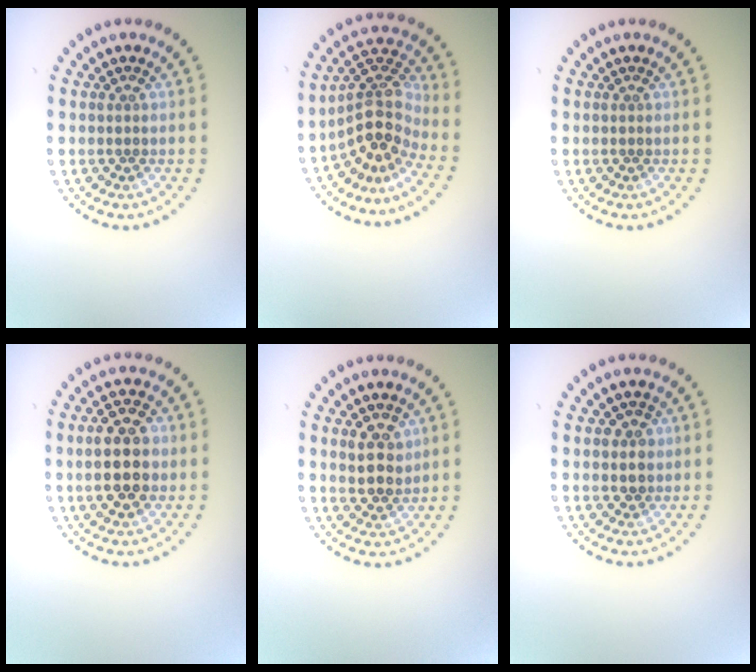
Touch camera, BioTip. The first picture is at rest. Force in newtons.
{"total": 4.1, "press": 3.0, "slide": 2.8}
{"total": 0.0}
{"total": 4.6, "press": 4.6, "slide": 0.3}
{"total": 2.8, "press": 2.6, "slide": 0.9}
{"total": 1.8, "press": 1.7, "slide": 0.7}